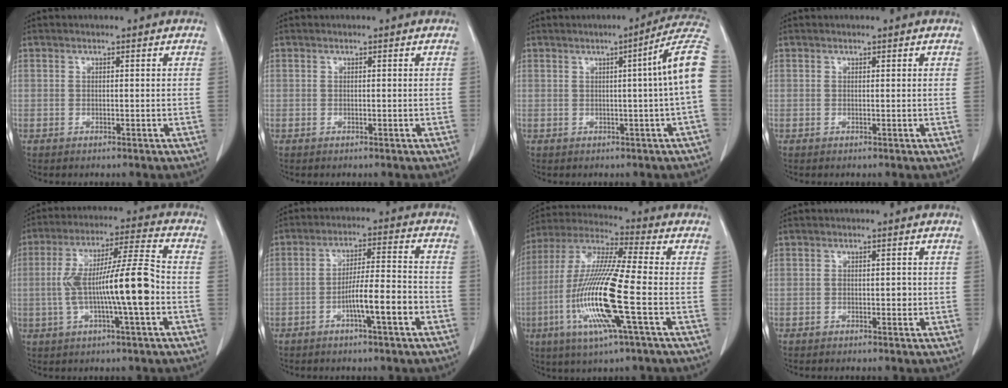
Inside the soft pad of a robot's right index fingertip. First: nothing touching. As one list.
[{"total": 0.0}, {"total": 8.8, "force": [0.5, -1.4, 8.7], "torque": [-0.097, 0.015, -0.001]}, {"total": 0.0}, {"total": 13.3, "force": [-2.2, 0.6, 13.1], "torque": [-0.240, 0.017, -0.038]}, {"total": 8.0, "force": [-3.4, 0.3, 7.3], "torque": [-0.125, 0.013, -0.053]}, {"total": 16.7, "force": [-4.5, 0.3, 16.0], "torque": [-0.335, -0.016, -0.091]}, {"total": 1.1, "force": [-0.3, 0.6, 0.9], "torque": [-0.010, 0.003, -0.002]}]